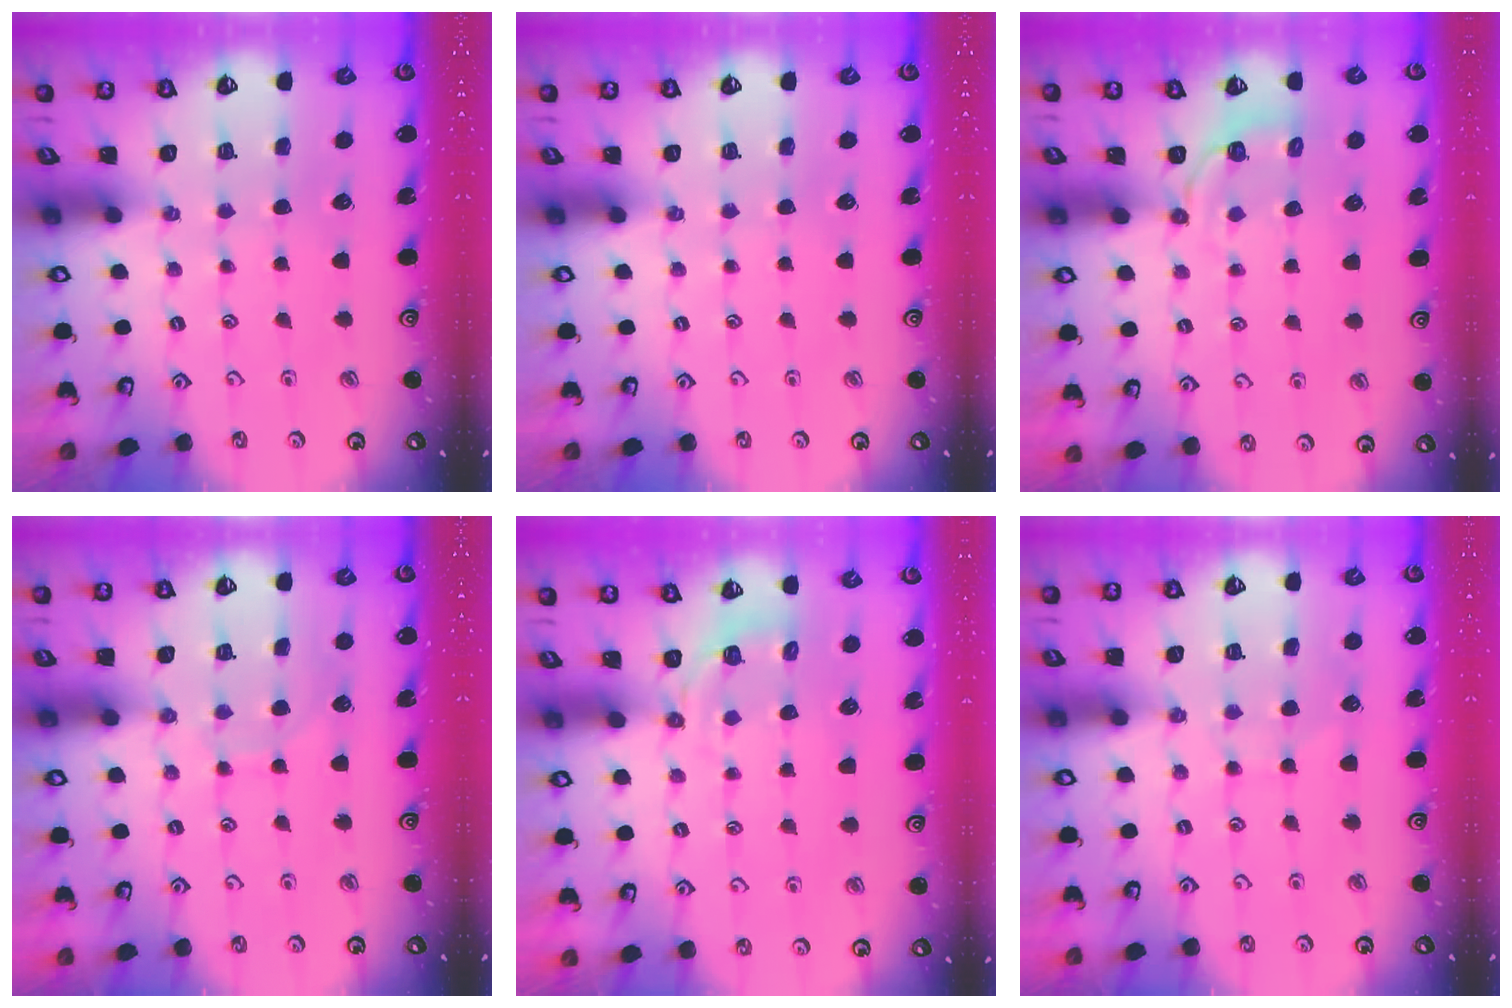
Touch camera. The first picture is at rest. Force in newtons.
{"total": 0.0}
{"total": 3.0, "press": 1.8, "slide": 2.4}
{"total": 7.1, "press": 7.1, "slide": 0.2}
{"total": 3.8, "press": 3.2, "slide": 2.1}
{"total": 5.1, "press": 5.1, "slide": 0.5}